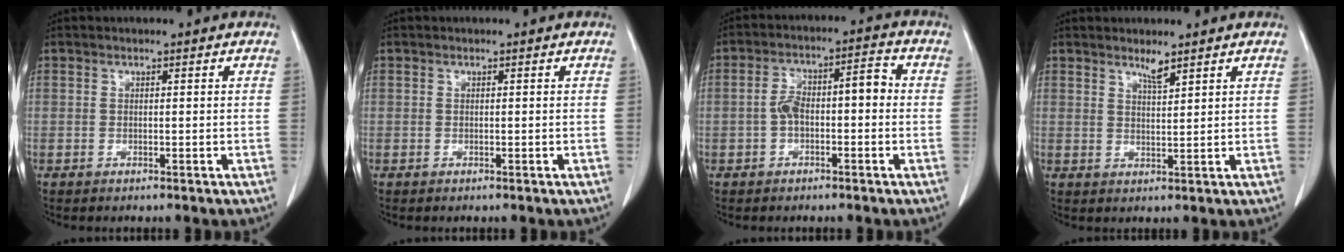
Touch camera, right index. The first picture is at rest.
{"total": 0.0}
{"total": 6.9, "force": [-0.8, 2.8, 6.3], "torque": [-0.119, 0.042, -0.012]}
{"total": 2.3, "force": [1.9, 0.1, 1.3], "torque": [-0.026, -0.006, 0.037]}